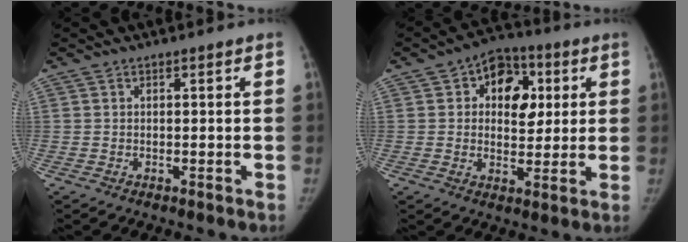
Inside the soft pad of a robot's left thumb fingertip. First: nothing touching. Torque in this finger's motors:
{"motor_torque": [-0.48, 0.65, 0.54, 0.38, 0.00]}